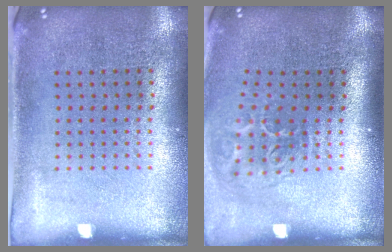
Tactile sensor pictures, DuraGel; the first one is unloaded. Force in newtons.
{"total": 2.1, "press": 1.3, "slide": 1.6}